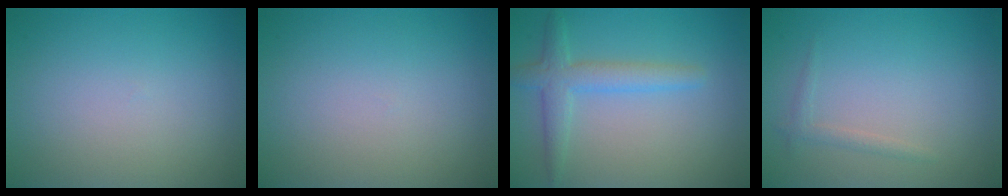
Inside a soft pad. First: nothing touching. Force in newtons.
{"total": 0.0}
{"total": 3.1, "press": 3.1, "slide": 0.1}
{"total": 1.0, "press": 1.0, "slide": 0.0}